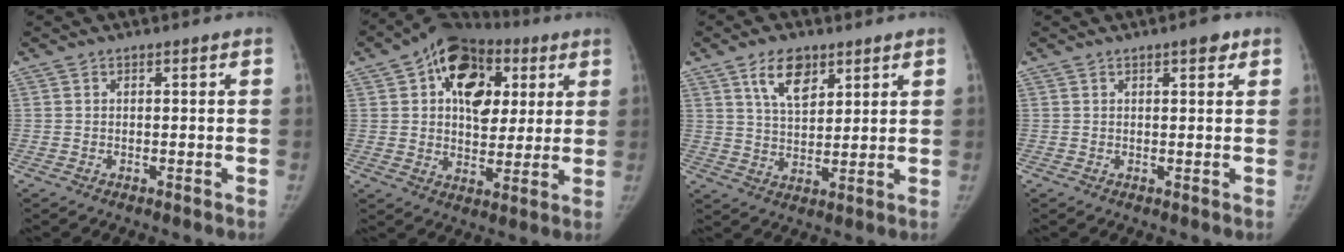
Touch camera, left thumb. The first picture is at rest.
{"total": 17.5, "force": [5.8, 11.8, 11.5], "torque": [-0.128, 0.004, 0.086]}
{"total": 8.0, "force": [4.5, 4.3, 5.0], "torque": [-0.065, -0.027, 0.083]}
{"total": 2.5, "force": [1.4, 0.8, 1.9], "torque": [-0.016, -0.003, 0.016]}